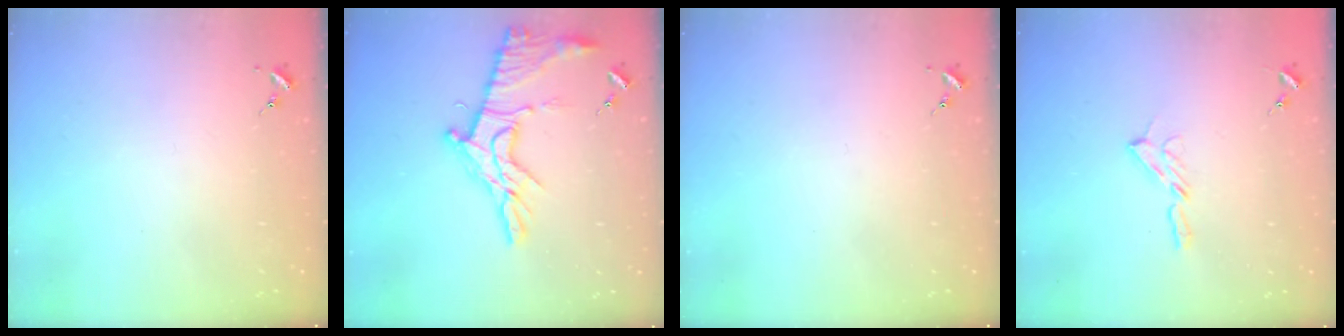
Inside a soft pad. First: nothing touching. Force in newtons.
{"total": 16.7, "press": 16.6, "slide": 1.1}
{"total": 0.0}
{"total": 3.7, "press": 3.7, "slide": 0.3}